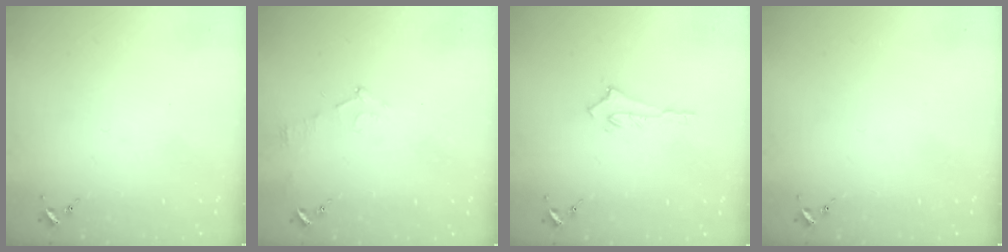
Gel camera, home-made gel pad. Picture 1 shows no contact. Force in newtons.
{"total": 6.8, "press": 6.7, "slide": 0.7}
{"total": 3.0, "press": 3.0, "slide": 0.2}
{"total": 0.0}